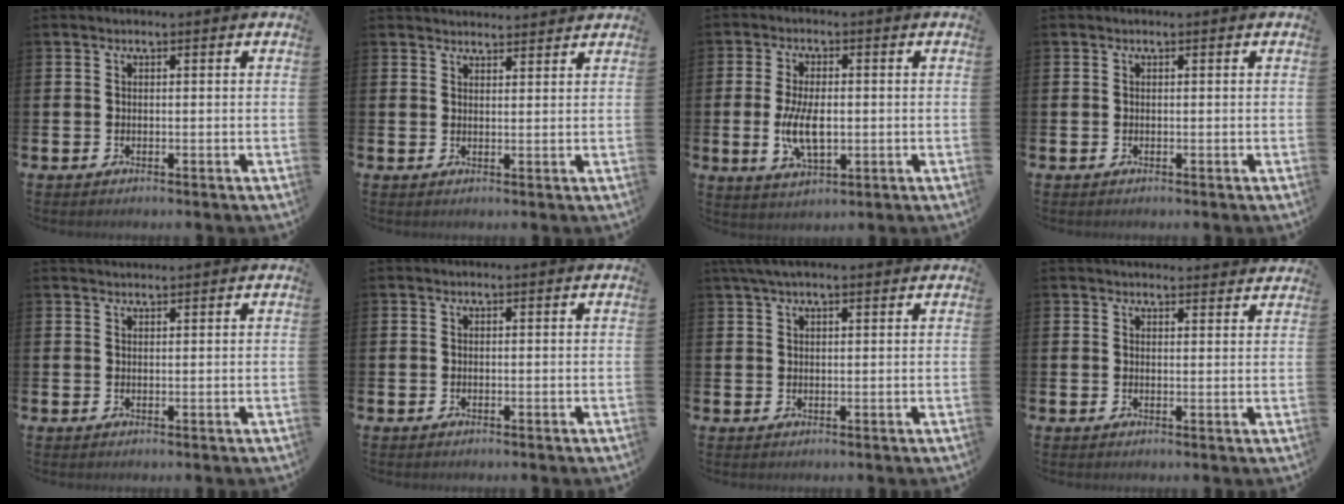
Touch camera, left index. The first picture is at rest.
{"total": 2.7, "force": [2.6, 0.4, -0.2], "torque": [-0.002, -0.012, 0.048]}
{"total": 6.6, "force": [-0.5, 3.2, 5.7], "torque": [-0.104, -0.003, -0.013]}
{"total": 0.0}
{"total": 1.3, "force": [1.3, 0.2, 0.1], "torque": [0.006, -0.003, 0.022]}
{"total": 0.0}
{"total": 3.2, "force": [2.4, 0.9, 1.9], "torque": [-0.040, 0.001, 0.043]}
{"total": 2.6, "force": [2.6, 0.4, 0.0], "torque": [0.004, -0.016, 0.046]}